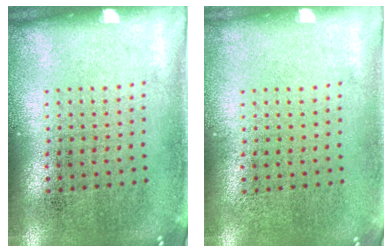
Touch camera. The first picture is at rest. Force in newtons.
{"total": 0.0}